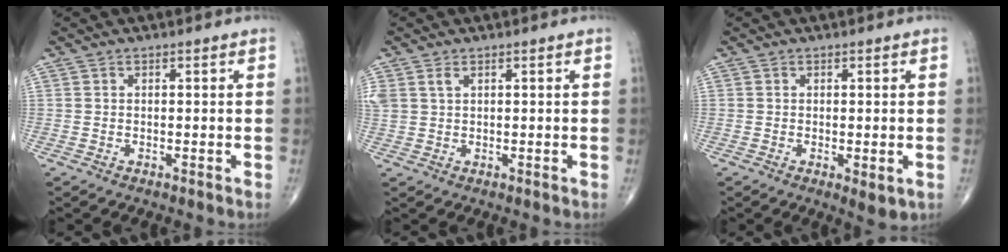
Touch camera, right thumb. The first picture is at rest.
{"total": 3.1, "force": [1.4, 1.9, 2.0], "torque": [-0.058, 0.012, 0.039]}
{"total": 3.0, "force": [-0.7, 1.2, 2.7], "torque": [-0.036, -0.010, -0.007]}